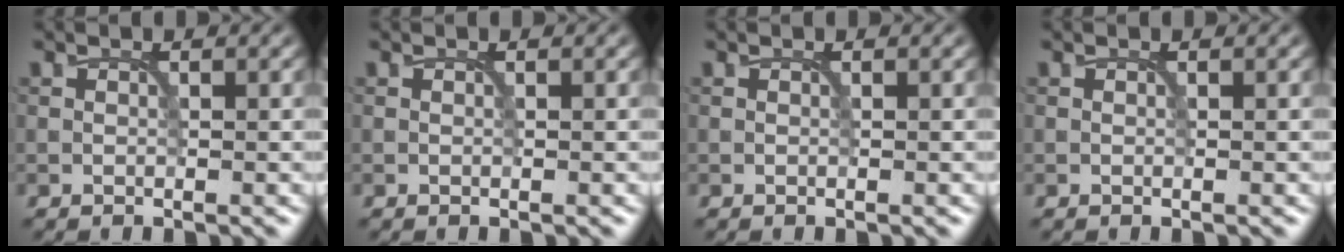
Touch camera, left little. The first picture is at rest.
{"total": 0.0}
{"total": 0.0}
{"total": 0.0}